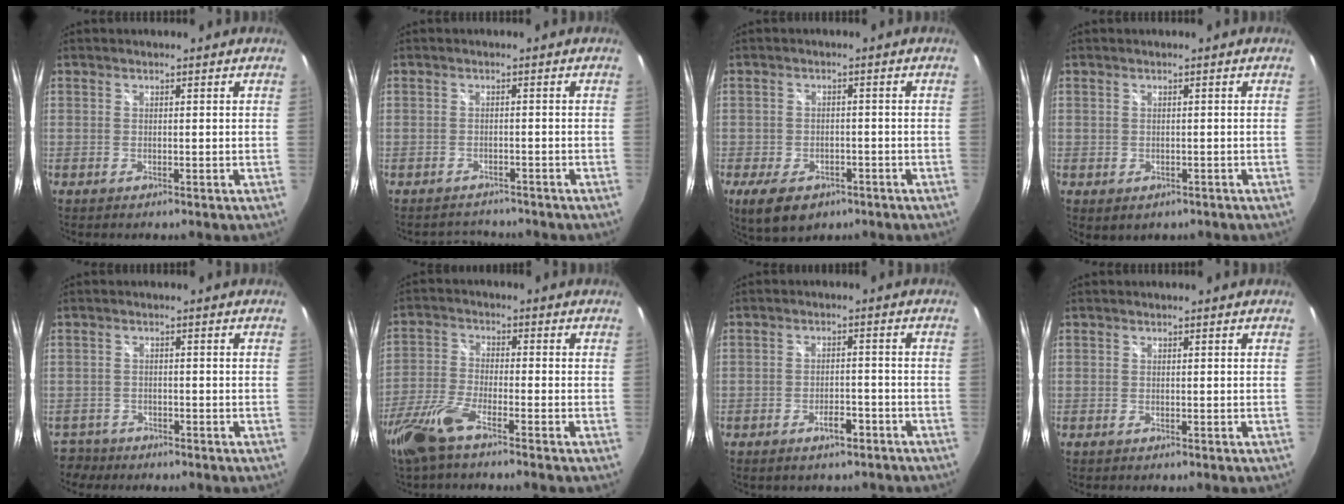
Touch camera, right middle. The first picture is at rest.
{"total": 3.1, "force": [-2.9, 1.0, -0.1], "torque": [-0.004, 0.010, -0.046]}
{"total": 8.8, "force": [-5.3, 5.2, 4.8], "torque": [-0.107, -0.020, -0.083]}
{"total": 2.2, "force": [-0.6, 1.8, 1.0], "torque": [-0.020, -0.006, -0.005]}
{"total": 4.7, "force": [-3.7, 2.9, 0.3], "torque": [-0.025, -0.001, -0.069]}
{"total": 3.7, "force": [-2.7, -0.2, 2.5], "torque": [-0.070, -0.007, -0.057]}
{"total": 3.9, "force": [-2.8, 1.9, 1.9], "torque": [-0.036, 0.008, -0.033]}
{"total": 0.0}